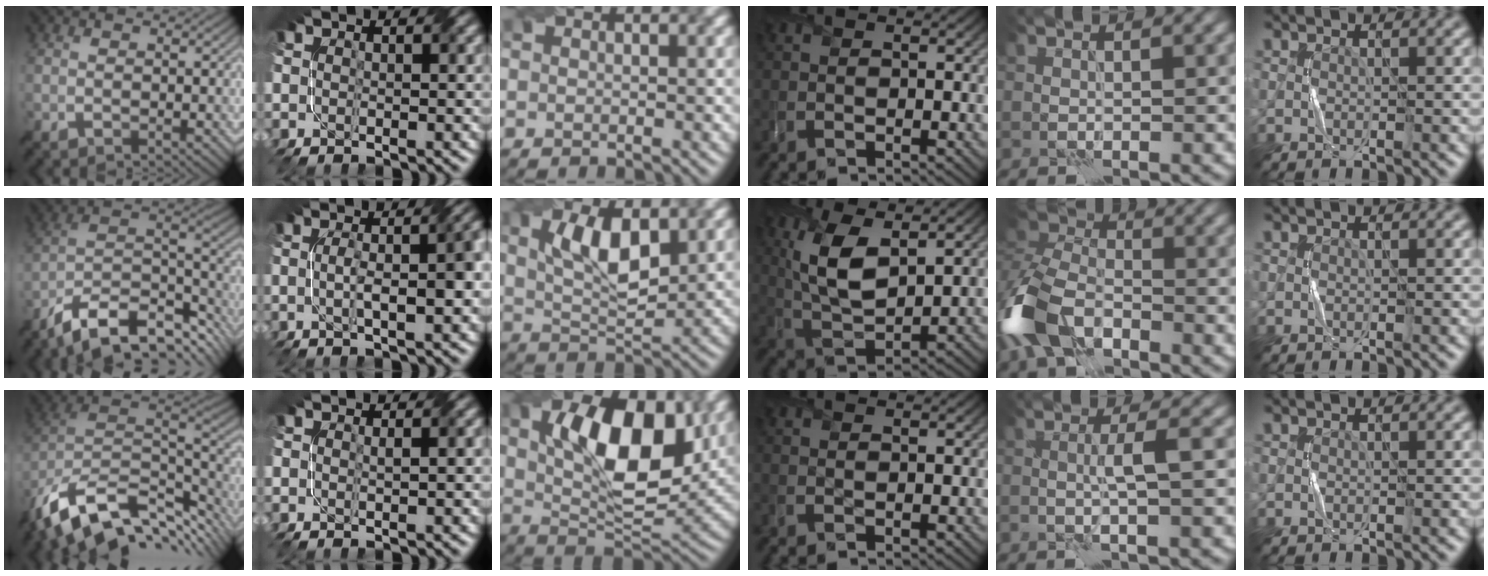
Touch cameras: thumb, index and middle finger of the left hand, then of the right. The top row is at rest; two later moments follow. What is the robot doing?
{"motion": "twist", "object": "screw"}